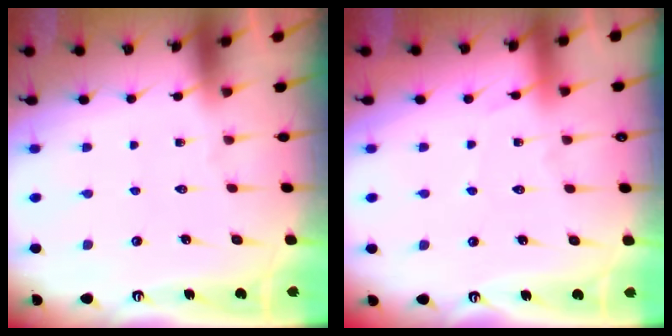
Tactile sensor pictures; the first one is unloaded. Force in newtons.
{"total": 3.5, "press": 3.4, "slide": 0.5}